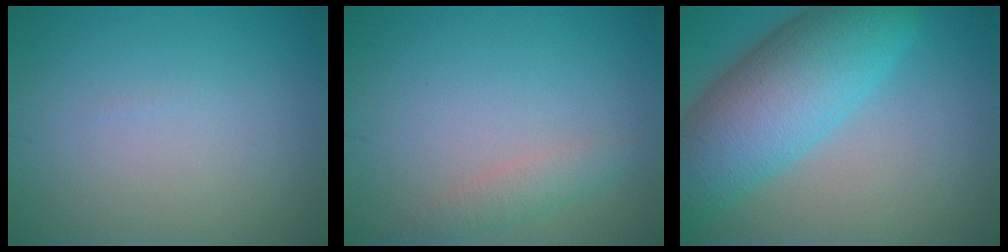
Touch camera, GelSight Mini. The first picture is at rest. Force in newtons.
{"total": 1.7, "press": 1.7, "slide": 0.1}
{"total": 10.5, "press": 10.5, "slide": 0.3}